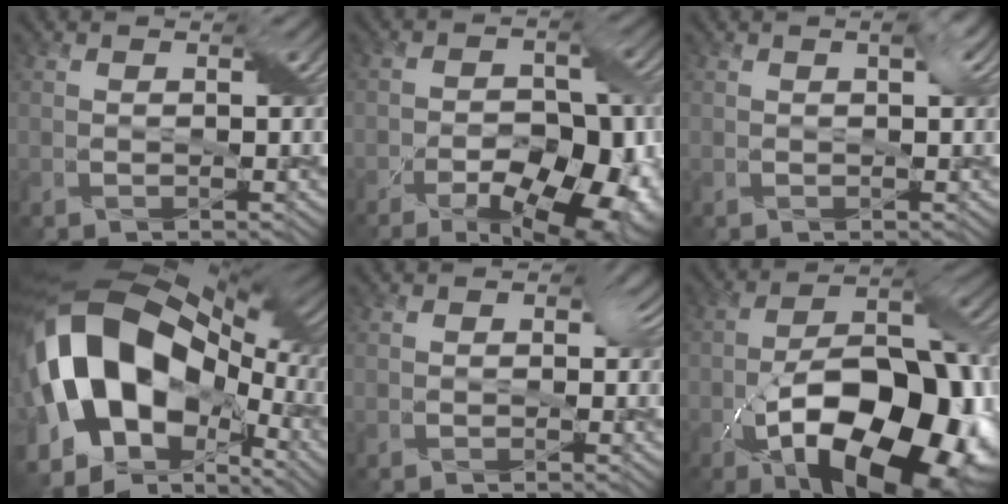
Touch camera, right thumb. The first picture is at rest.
{"total": 14.1, "force": [-8.2, 7.4, 8.8], "torque": [-0.087, -0.004, -0.099]}
{"total": 0.9, "force": [0.4, 0.3, 0.8], "torque": [-0.013, 0.003, 0.006]}
{"total": 21.5, "force": [-2.0, 14.7, 15.7], "torque": [-0.358, -0.035, -0.009]}
{"total": 2.2, "force": [0.2, 1.9, 1.2], "torque": [-0.014, -0.005, -0.001]}
{"total": 19.6, "force": [-8.2, 9.7, 14.9], "torque": [-0.231, -0.016, -0.128]}